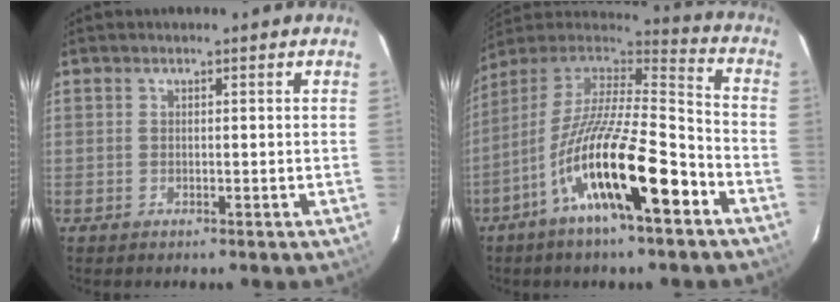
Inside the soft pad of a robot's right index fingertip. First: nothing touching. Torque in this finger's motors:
{"motor_torque": [1.24, -0.89, 1.05, 0.21]}